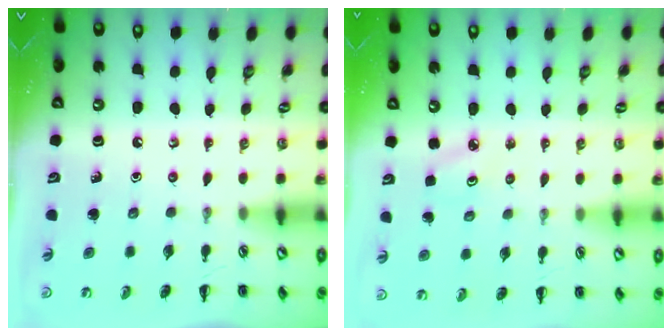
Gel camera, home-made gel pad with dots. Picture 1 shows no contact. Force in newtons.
{"total": 2.2, "press": 2.2, "slide": 0.5}